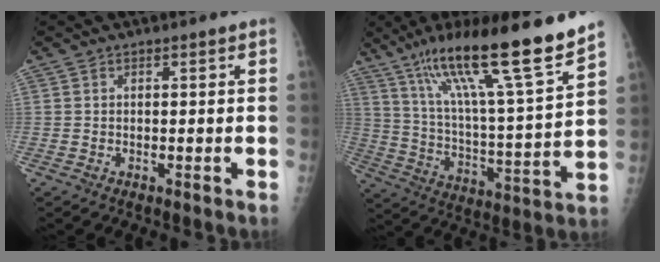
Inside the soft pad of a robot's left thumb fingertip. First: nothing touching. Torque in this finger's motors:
{"motor_torque": [0.90, 0.62, 1.52, -1.24, 0.19]}